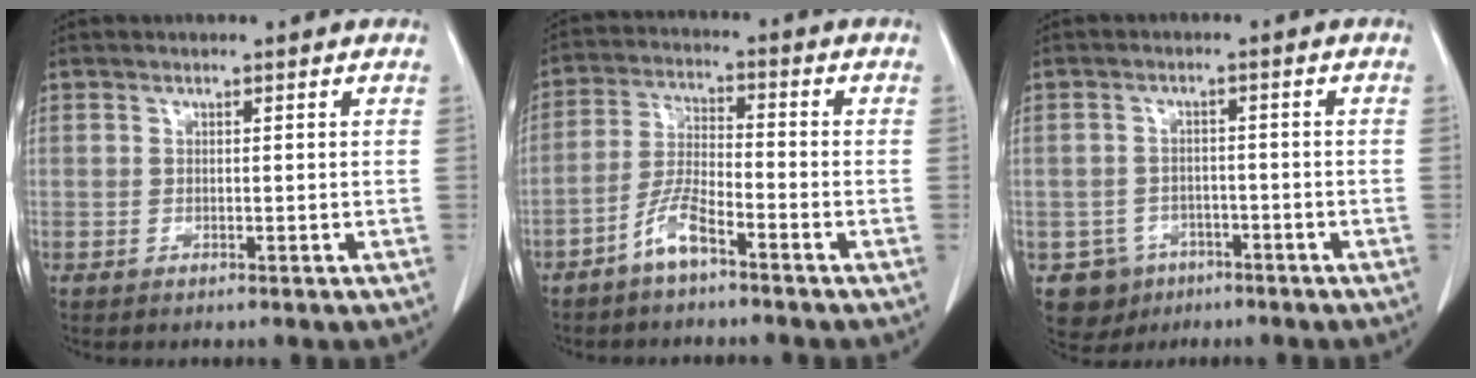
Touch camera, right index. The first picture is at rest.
{"total": 5.9, "force": [-4.1, 1.1, 4.1], "torque": [-0.092, 0.002, -0.083]}
{"total": 5.4, "force": [-2.9, 4.5, 0.5], "torque": [-0.007, 0.009, -0.039]}